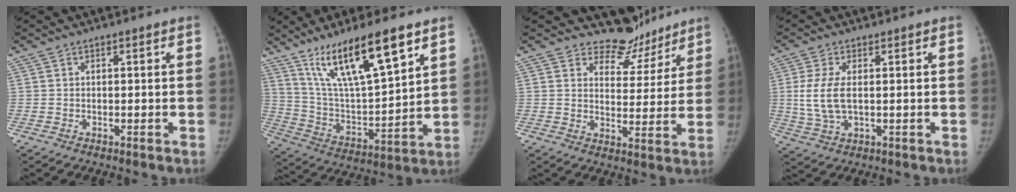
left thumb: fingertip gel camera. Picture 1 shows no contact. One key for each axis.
{"total": 19.6, "fx": 12.3, "fy": 4.6, "fz": 14.5, "tx": -0.234, "ty": -0.049, "tz": 0.234}
{"total": 8.3, "fx": 7.4, "fy": 3.9, "fz": 0.0, "tx": 0.037, "ty": -0.067, "tz": 0.106}
{"total": 7.3, "fx": 0.5, "fy": 3.7, "fz": 6.3, "tx": -0.146, "ty": -0.005, "tz": 0.014}